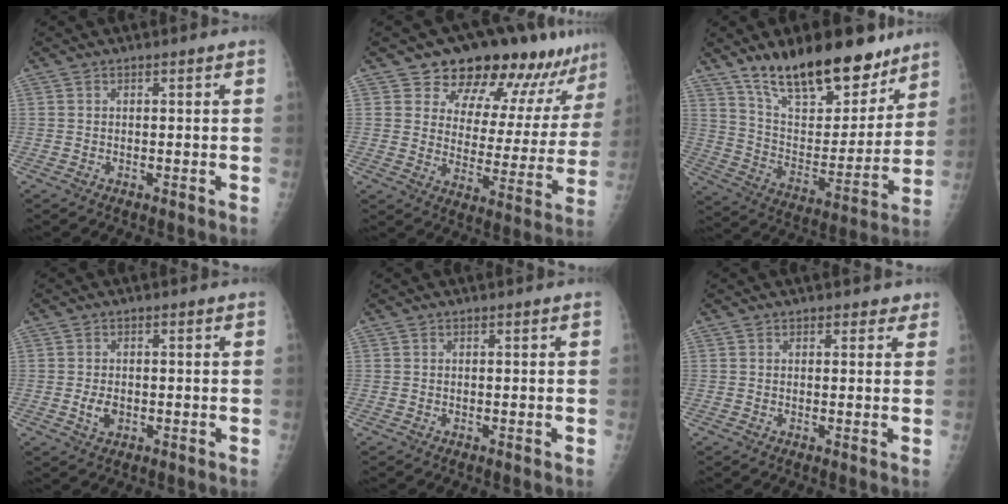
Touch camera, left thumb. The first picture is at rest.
{"total": 17.8, "force": [14.0, 8.1, 7.5], "torque": [-0.044, -0.079, 0.182]}
{"total": 22.3, "force": [16.2, 9.1, 12.2], "torque": [-0.150, -0.085, 0.269]}
{"total": 2.8, "force": [-0.6, 1.9, 2.0], "torque": [-0.034, 0.000, -0.007]}
{"total": 0.0}
{"total": 1.9, "force": [1.4, 1.3, 0.4], "torque": [0.018, -0.005, 0.010]}